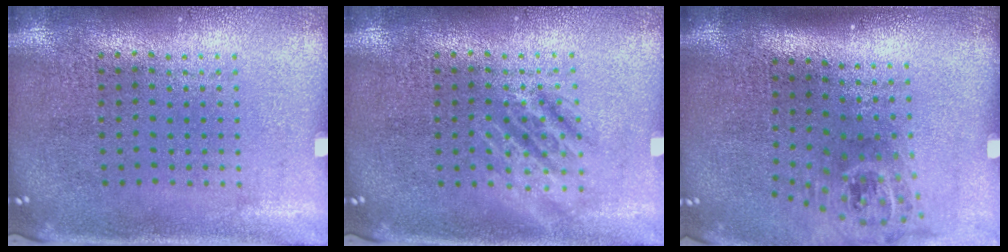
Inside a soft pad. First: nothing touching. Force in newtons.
{"total": 2.0, "press": 2.0, "slide": 0.3}
{"total": 1.8, "press": 1.3, "slide": 1.3}